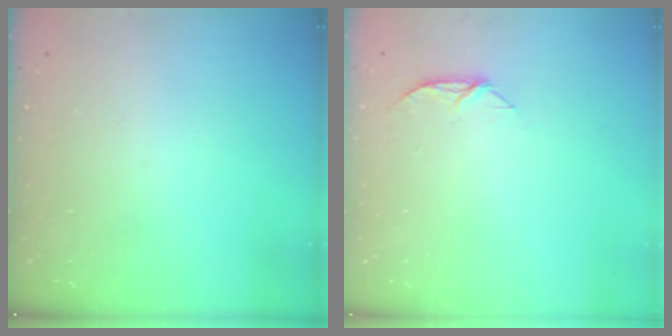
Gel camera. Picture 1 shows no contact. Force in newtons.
{"total": 5.8, "press": 5.7, "slide": 0.6}